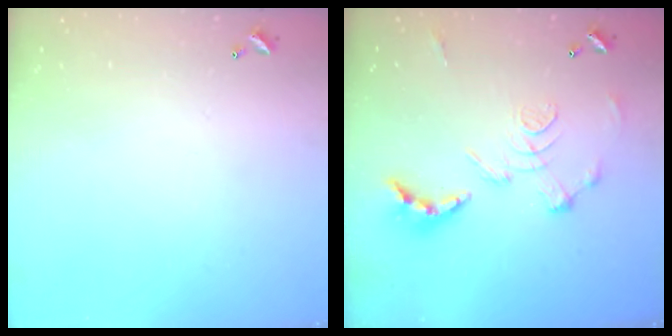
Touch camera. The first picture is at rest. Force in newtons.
{"total": 2.9, "press": 2.3, "slide": 1.7}